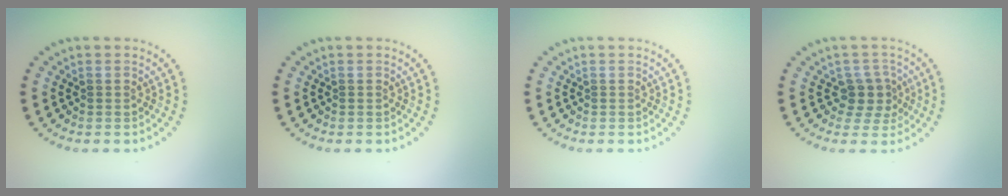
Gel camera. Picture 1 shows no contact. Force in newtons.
{"total": 0.0}
{"total": 0.0}
{"total": 2.5, "press": 2.1, "slide": 1.4}